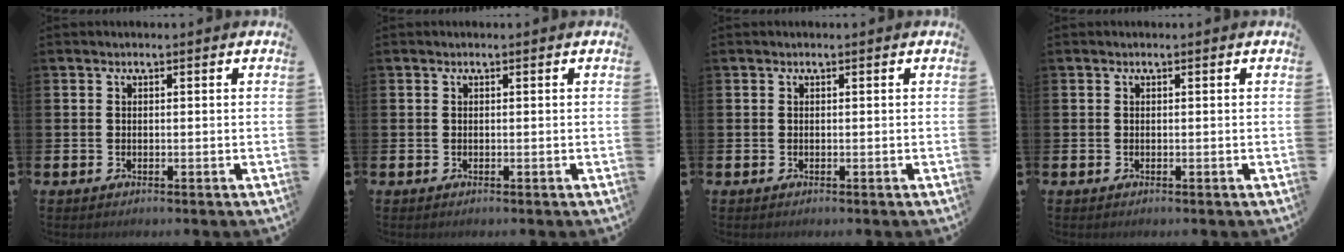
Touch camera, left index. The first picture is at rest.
{"total": 0.0}
{"total": 0.0}
{"total": 0.0}